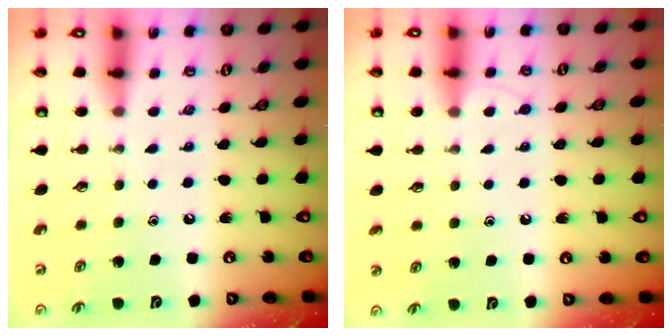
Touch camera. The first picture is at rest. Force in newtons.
{"total": 5.8, "press": 5.8, "slide": 0.6}